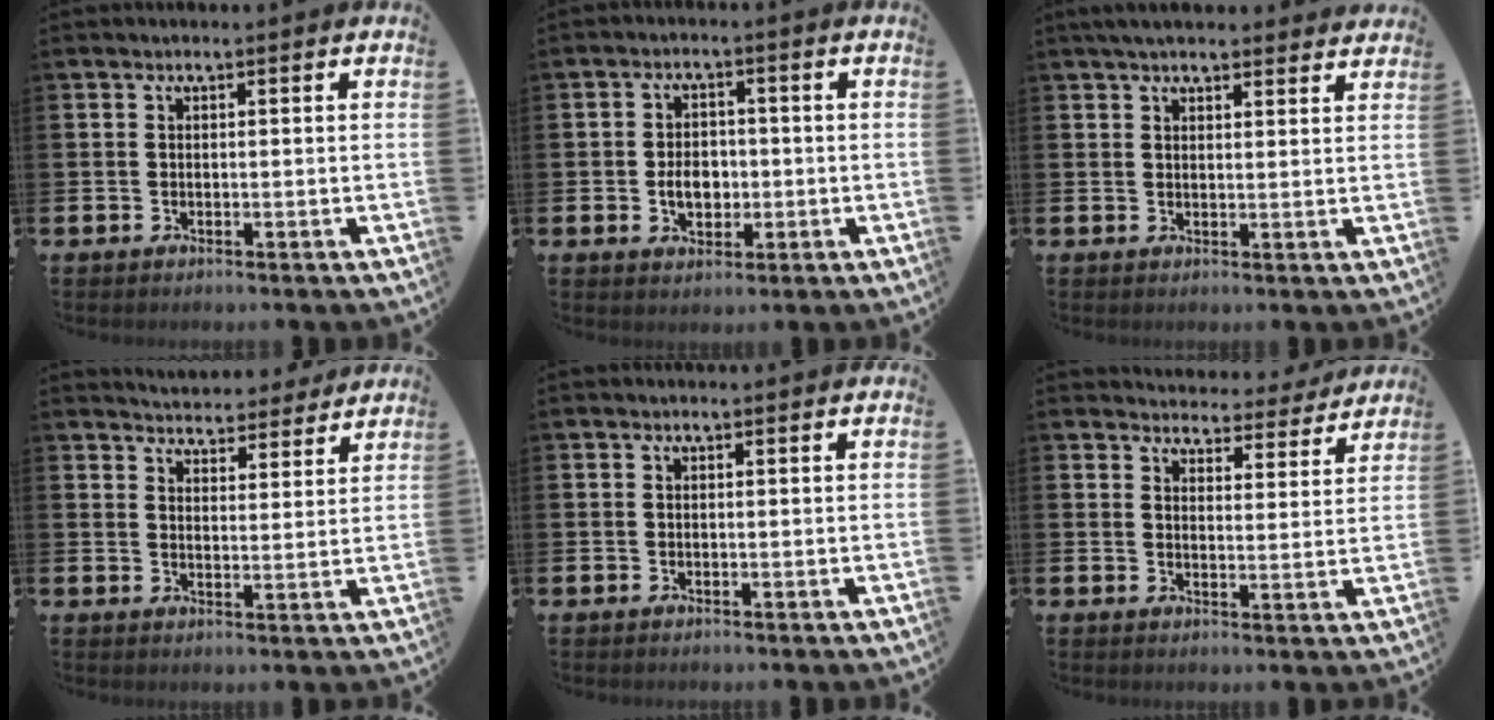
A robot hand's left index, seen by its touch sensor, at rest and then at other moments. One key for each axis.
{"total": 3.0, "fx": -0.6, "fy": 2.3, "fz": 1.8, "tx": -0.016, "ty": -0.004, "tz": -0.019}
{"total": 3.7, "fx": 3.4, "fy": 0.8, "fz": 1.1, "tx": -0.027, "ty": -0.009, "tz": 0.063}
{"total": 4.9, "fx": 4.8, "fy": 0.8, "fz": -0.1, "tx": -0.003, "ty": -0.037, "tz": 0.084}
{"total": 0.0}
{"total": 4.4, "fx": 4.3, "fy": 1.0, "fz": 0.1, "tx": -0.007, "ty": -0.037, "tz": 0.070}